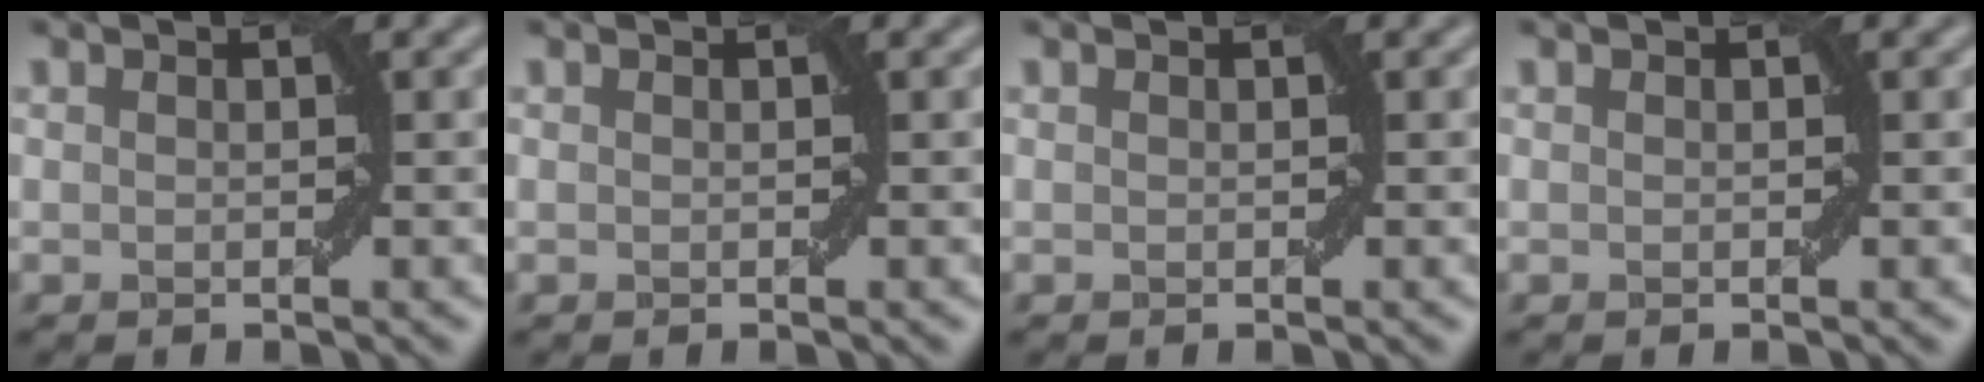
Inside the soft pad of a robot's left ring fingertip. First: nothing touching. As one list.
[{"total": 0.0}, {"total": 0.0}, {"total": 0.0}]